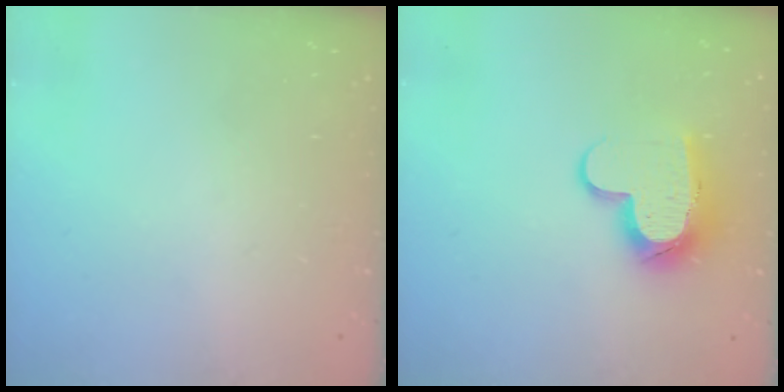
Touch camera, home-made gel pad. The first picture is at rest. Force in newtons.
{"total": 11.7, "press": 11.7, "slide": 1.0}